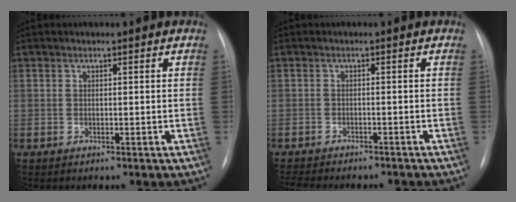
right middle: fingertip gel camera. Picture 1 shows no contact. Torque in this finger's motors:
{"motor_torque": [0.26, -0.41, 0.08, 0.04]}